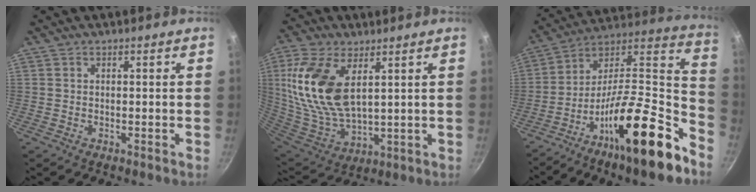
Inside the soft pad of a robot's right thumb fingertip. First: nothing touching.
{"total": 18.3, "force": [5.5, 9.6, 14.5], "torque": [-0.294, -0.024, 0.117]}
{"total": 27.1, "force": [-14.6, 7.8, 21.5], "torque": [-0.285, 0.086, -0.255]}